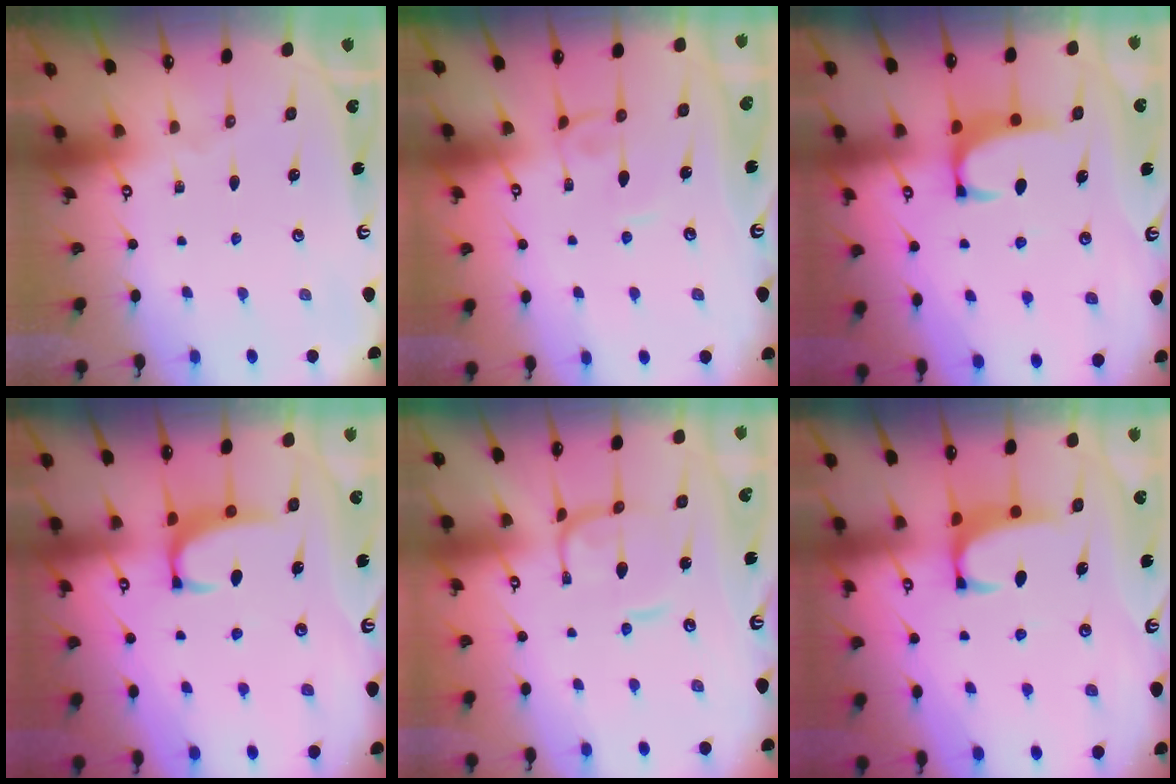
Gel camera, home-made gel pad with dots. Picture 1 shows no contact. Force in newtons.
{"total": 2.9, "press": 2.9, "slide": 0.1}
{"total": 1.6, "press": 1.6, "slide": 0.4}
{"total": 2.2, "press": 2.1, "slide": 0.6}
{"total": 1.2, "press": 1.2, "slide": 0.4}
{"total": 1.6, "press": 1.6, "slide": 0.4}